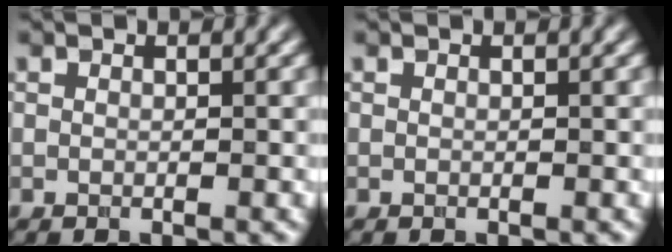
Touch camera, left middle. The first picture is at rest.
{"total": 0.0}